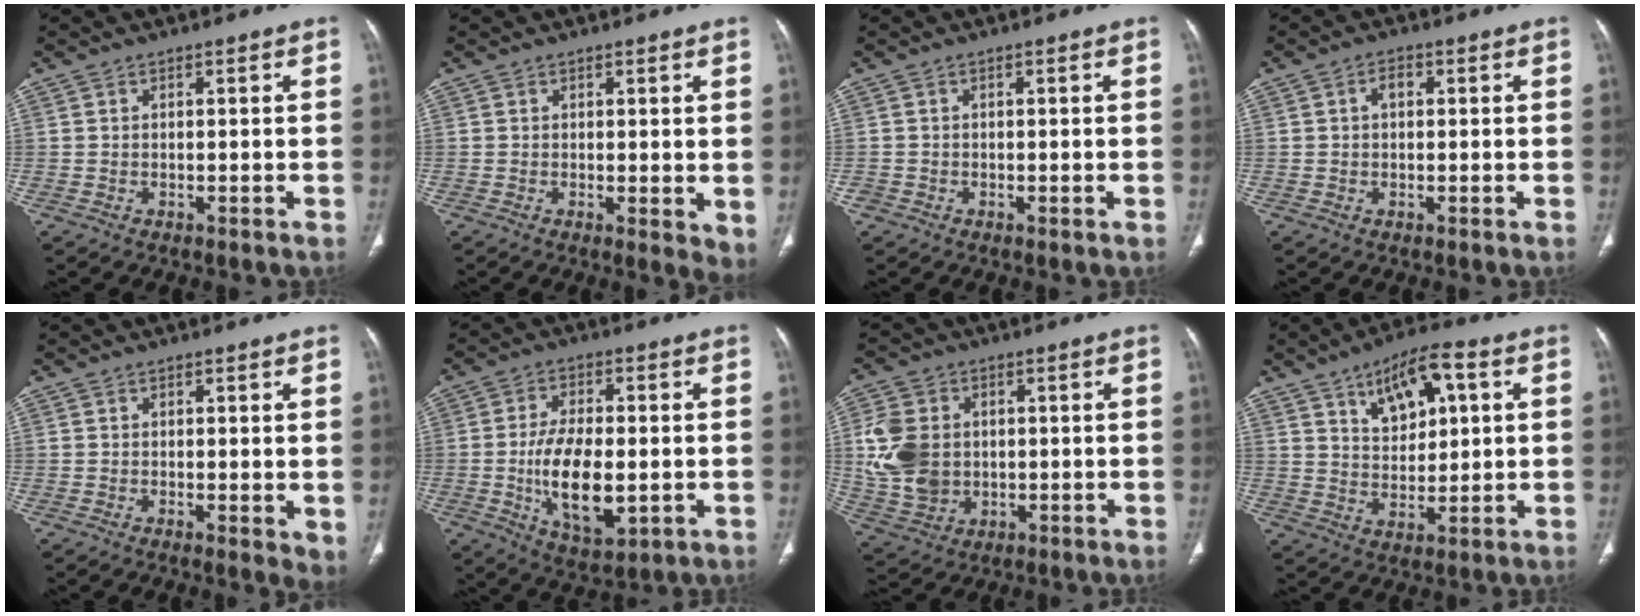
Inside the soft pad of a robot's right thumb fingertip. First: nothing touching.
{"total": 4.1, "force": [0.4, 1.6, 3.7], "torque": [-0.048, -0.014, 0.006]}
{"total": 0.9, "force": [-0.4, 0.8, 0.2], "torque": [0.000, 0.001, -0.009]}
{"total": 2.3, "force": [0.4, 1.6, 1.6], "torque": [-0.021, 0.011, 0.004]}
{"total": 3.7, "force": [0.4, 1.5, 3.3], "torque": [-0.043, -0.013, 0.006]}
{"total": 13.2, "force": [-2.0, 6.4, 11.4], "torque": [-0.193, -0.009, -0.024]}
{"total": 11.8, "force": [0.8, 9.5, 7.1], "torque": [-0.131, 0.000, 0.028]}
{"total": 11.3, "force": [4.7, 5.5, 8.8], "torque": [-0.114, -0.005, 0.078]}